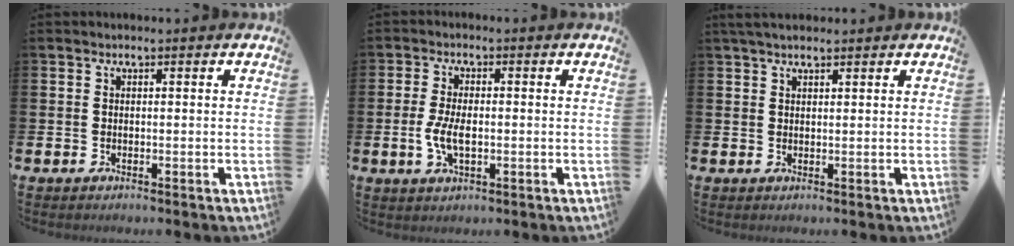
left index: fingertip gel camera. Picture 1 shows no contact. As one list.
[{"total": 4.4, "force": [-0.5, 2.1, 3.8], "torque": [-0.072, 0.002, -0.012]}, {"total": 2.5, "force": [2.0, 0.8, 1.2], "torque": [-0.016, -0.002, 0.034]}]